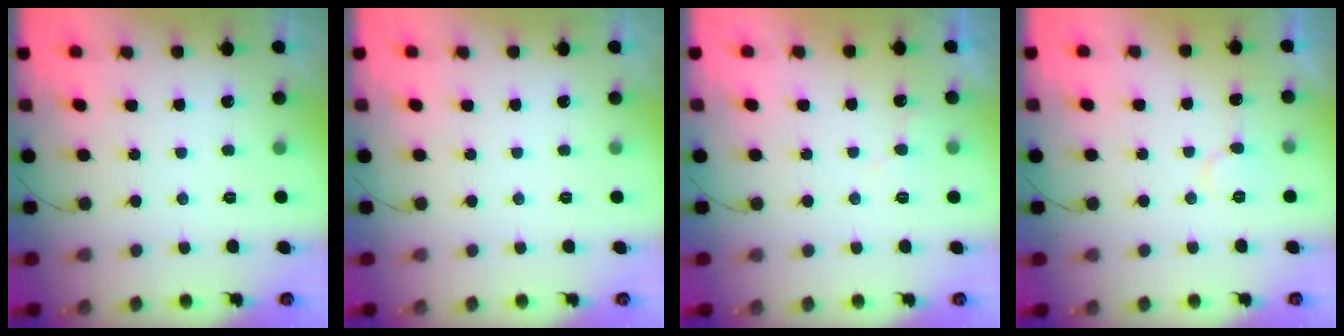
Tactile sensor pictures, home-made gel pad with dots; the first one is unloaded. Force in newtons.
{"total": 0.0}
{"total": 5.0, "press": 5.0, "slide": 0.2}
{"total": 4.9, "press": 4.9, "slide": 0.5}